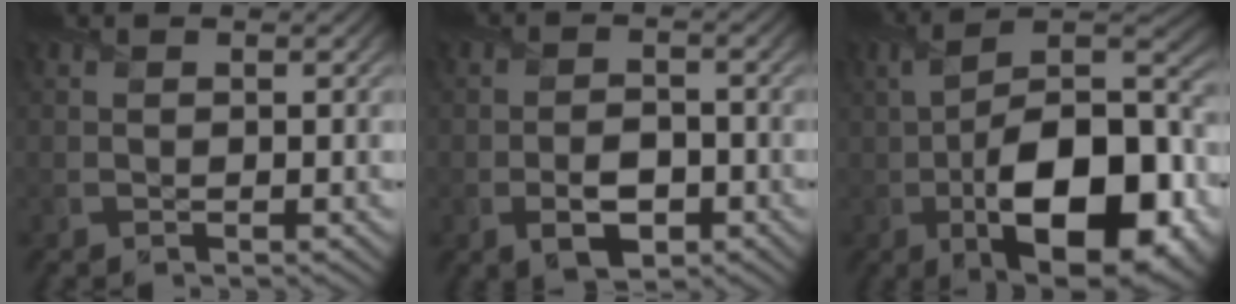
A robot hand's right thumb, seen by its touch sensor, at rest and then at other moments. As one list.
[{"total": 4.6, "force": [-1.9, 2.7, 3.2], "torque": [-0.061, -0.007, -0.034]}, {"total": 18.2, "force": [-4.9, 9.0, 15.0], "torque": [-0.260, -0.033, -0.068]}]